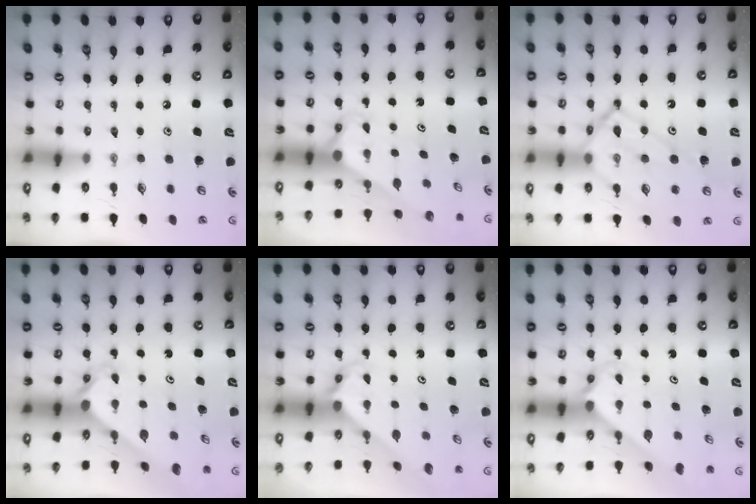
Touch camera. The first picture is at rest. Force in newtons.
{"total": 2.7, "press": 2.7, "slide": 0.0}
{"total": 15.8, "press": 15.7, "slide": 2.0}
{"total": 2.3, "press": 2.3, "slide": 0.1}
{"total": 3.6, "press": 3.6, "slide": 0.3}
{"total": 2.3, "press": 2.3, "slide": 0.2}